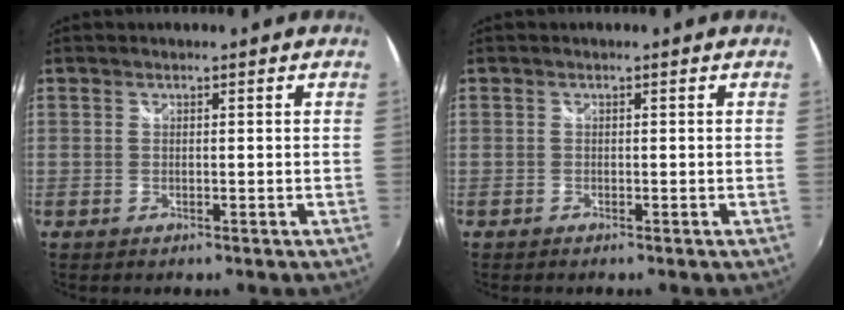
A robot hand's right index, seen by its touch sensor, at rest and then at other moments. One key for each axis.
{"total": 0.7, "fx": -0.5, "fy": 0.5, "fz": -0.1, "tx": -0.002, "ty": 0.000, "tz": -0.012}